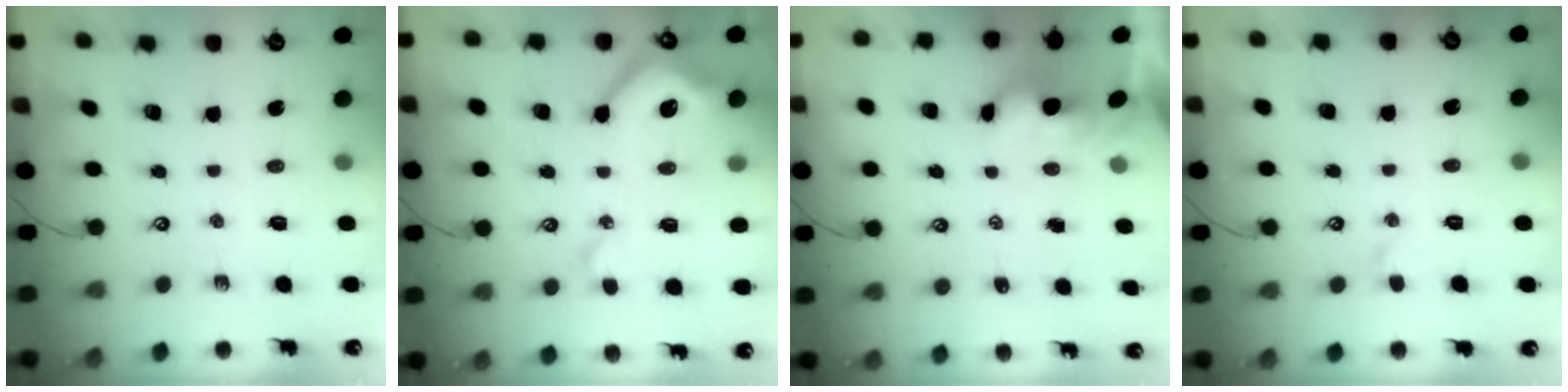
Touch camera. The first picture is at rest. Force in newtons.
{"total": 11.5, "press": 11.3, "slide": 1.8}
{"total": 1.5, "press": 1.5, "slide": 0.4}
{"total": 0.8, "press": 0.6, "slide": 0.5}